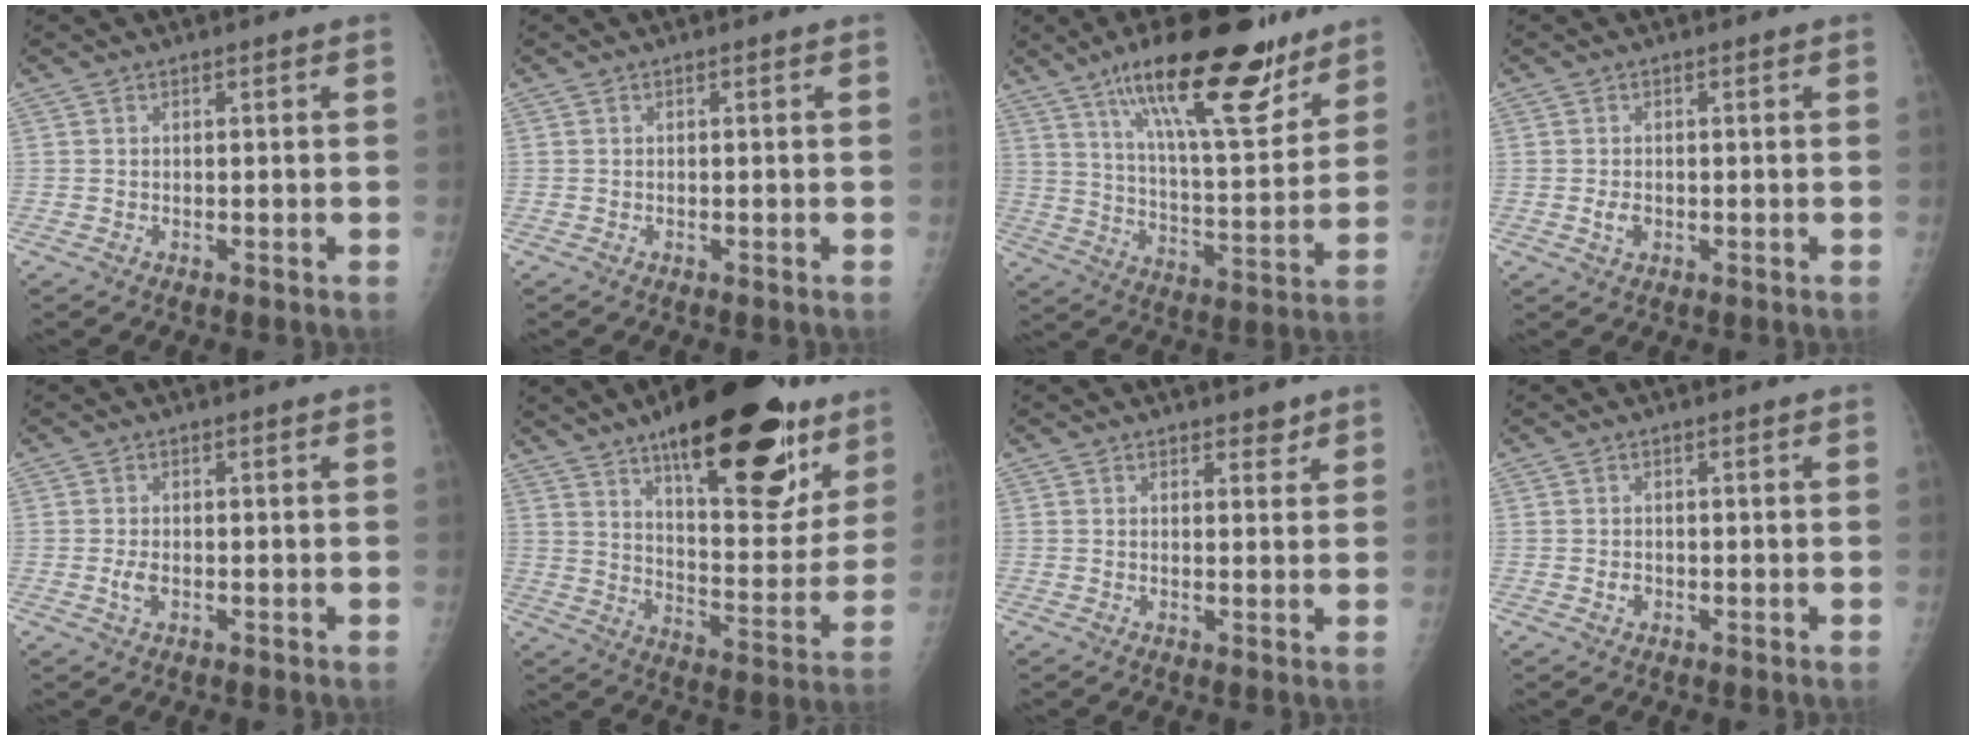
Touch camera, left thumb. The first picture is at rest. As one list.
[{"total": 0.0}, {"total": 22.9, "force": [14.9, 6.7, 16.0], "torque": [-0.224, -0.063, 0.241]}, {"total": 1.9, "force": [-0.3, 1.3, 1.3], "torque": [-0.021, 0.000, -0.004]}, {"total": 1.9, "force": [-0.3, 1.1, 1.6], "torque": [-0.033, -0.003, -0.006]}, {"total": 29.0, "force": [17.4, 10.2, 20.8], "torque": [-0.258, -0.065, 0.258]}, {"total": 2.3, "force": [1.8, 1.2, 0.7], "torque": [0.009, -0.011, 0.021]}, {"total": 1.1, "force": [-0.2, 0.9, 0.6], "torque": [-0.006, 0.002, -0.002]}]